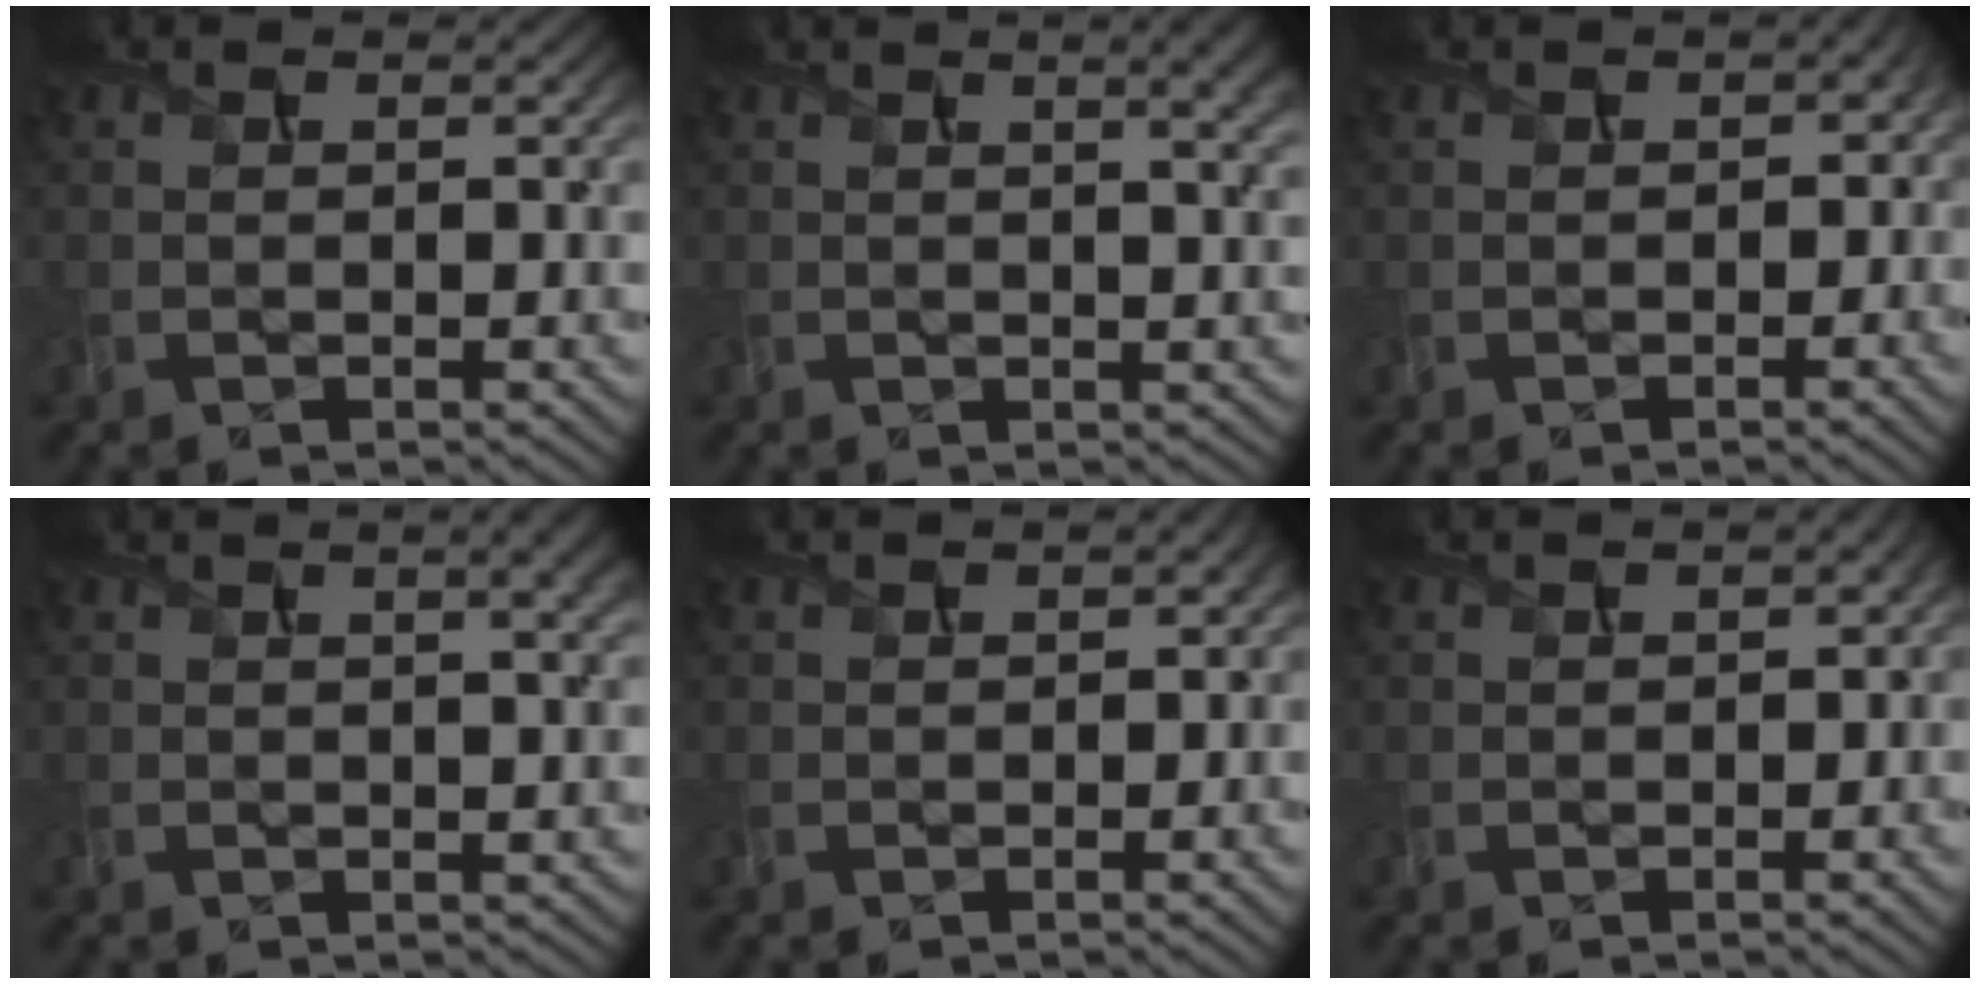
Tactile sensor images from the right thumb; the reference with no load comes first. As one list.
[{"total": 5.5, "force": [2.4, 1.7, 4.6], "torque": [-0.052, 0.018, 0.024]}, {"total": 2.3, "force": [-0.4, 2.0, 1.1], "torque": [-0.015, -0.012, -0.003]}, {"total": 4.5, "force": [1.9, 1.4, 3.8], "torque": [-0.046, 0.016, 0.016]}, {"total": 0.9, "force": [0.0, 0.7, 0.6], "torque": [-0.012, -0.001, 0.003]}, {"total": 1.2, "force": [-0.2, 0.8, 0.8], "torque": [-0.016, -0.003, 0.001]}]